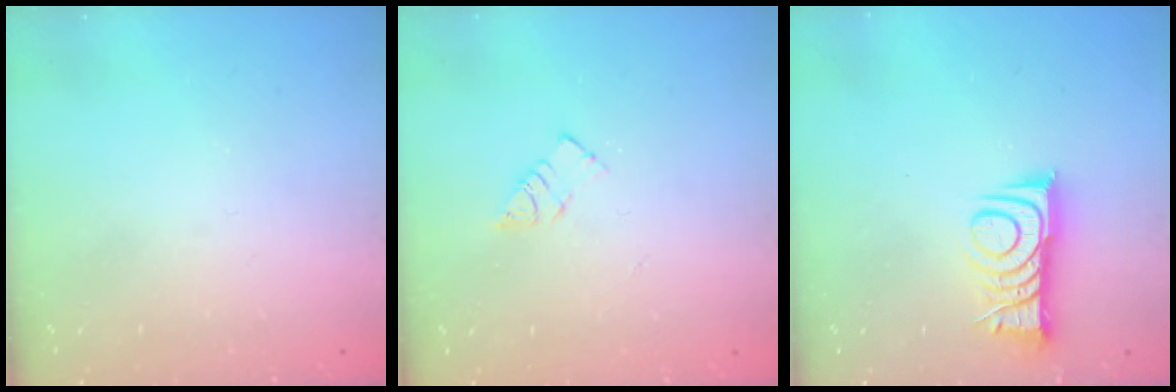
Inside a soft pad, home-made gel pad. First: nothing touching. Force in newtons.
{"total": 5.1, "press": 5.1, "slide": 0.2}
{"total": 8.8, "press": 8.8, "slide": 0.1}